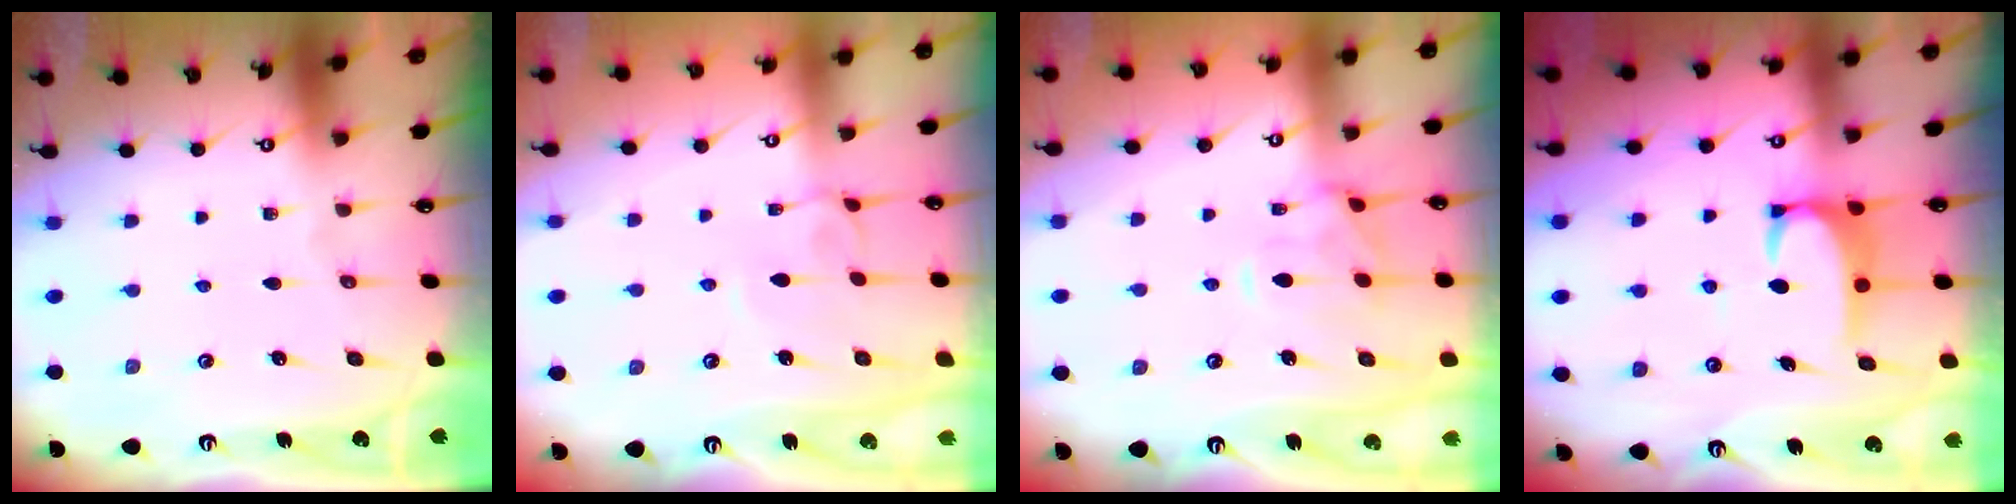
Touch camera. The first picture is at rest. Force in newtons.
{"total": 2.5, "press": 2.5, "slide": 0.3}
{"total": 3.6, "press": 3.3, "slide": 1.3}
{"total": 3.4, "press": 3.3, "slide": 0.9}